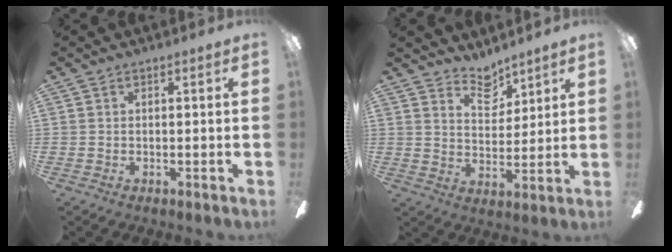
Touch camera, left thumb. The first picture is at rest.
{"total": 7.4, "force": [6.1, 3.3, 2.3], "torque": [-0.033, -0.035, 0.110]}